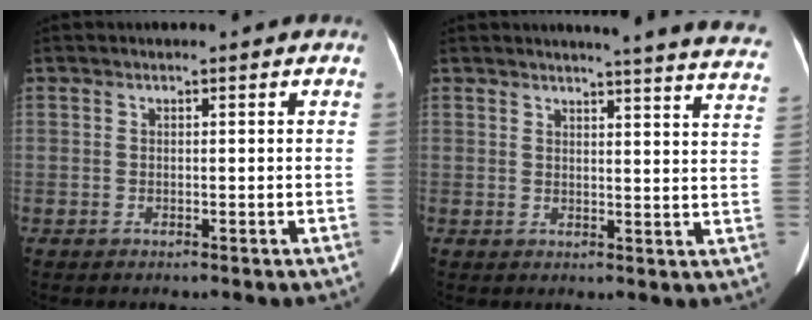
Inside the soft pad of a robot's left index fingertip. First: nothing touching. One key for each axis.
{"total": 18.8, "fx": 17.9, "fy": 0.2, "fz": 5.9, "tx": -0.066, "ty": -0.093, "tz": 0.181}